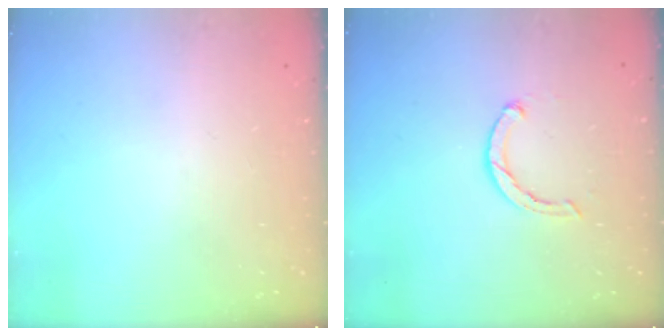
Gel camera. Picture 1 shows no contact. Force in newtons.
{"total": 2.5, "press": 2.5, "slide": 0.4}